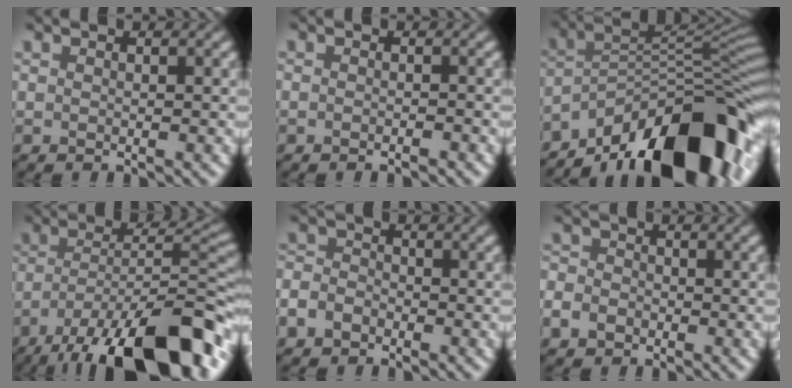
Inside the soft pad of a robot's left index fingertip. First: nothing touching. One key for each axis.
{"total": 0.8, "fx": -0.8, "fy": -0.1, "fz": 0.0, "tx": 0.004, "ty": -0.001, "tz": -0.012}
{"total": 15.3, "fx": -10.1, "fy": 5.3, "fz": 10.1, "tx": -0.150, "ty": 0.004, "tz": -0.172}
{"total": 16.3, "fx": -10.4, "fy": 5.2, "fz": 11.4, "tx": -0.187, "ty": -0.010, "tz": -0.172}
{"total": 3.2, "fx": -1.8, "fy": 2.4, "fz": 0.9, "tx": -0.007, "ty": 0.003, "tz": -0.048}
{"total": 3.4, "fx": -1.4, "fy": 2.9, "fz": 1.2, "tx": -0.012, "ty": 0.008, "tz": -0.047}